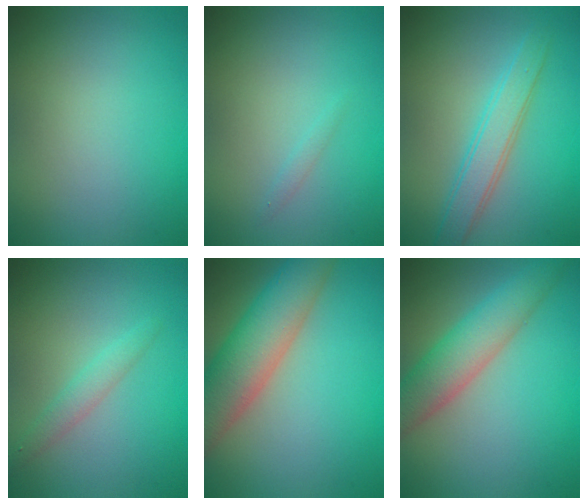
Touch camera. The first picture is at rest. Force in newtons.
{"total": 1.1, "press": 1.1, "slide": 0.2}
{"total": 3.2, "press": 3.2, "slide": 0.3}
{"total": 1.7, "press": 1.7, "slide": 0.0}
{"total": 7.3, "press": 7.3, "slide": 0.3}
{"total": 5.3, "press": 5.3, "slide": 0.0}